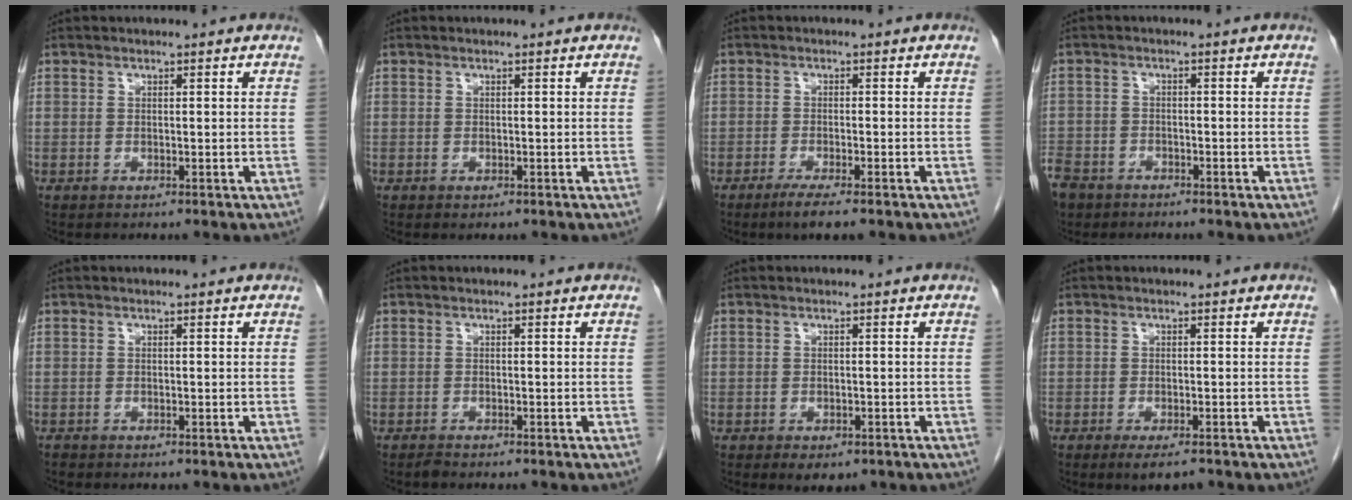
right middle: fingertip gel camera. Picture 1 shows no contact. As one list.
[{"total": 0.0}, {"total": 3.7, "force": [-2.6, 0.2, 2.6], "torque": [-0.048, -0.009, -0.044]}, {"total": 9.4, "force": [-6.3, 6.2, 3.1], "torque": [-0.102, -0.009, -0.110]}, {"total": 0.0}, {"total": 0.8, "force": [-0.7, 0.1, 0.2], "torque": [-0.011, -0.002, -0.013]}, {"total": 3.3, "force": [-2.1, 1.8, 1.9], "torque": [-0.017, -0.002, -0.020]}, {"total": 3.3, "force": [-2.3, 0.8, 2.2], "torque": [-0.031, -0.004, -0.033]}]